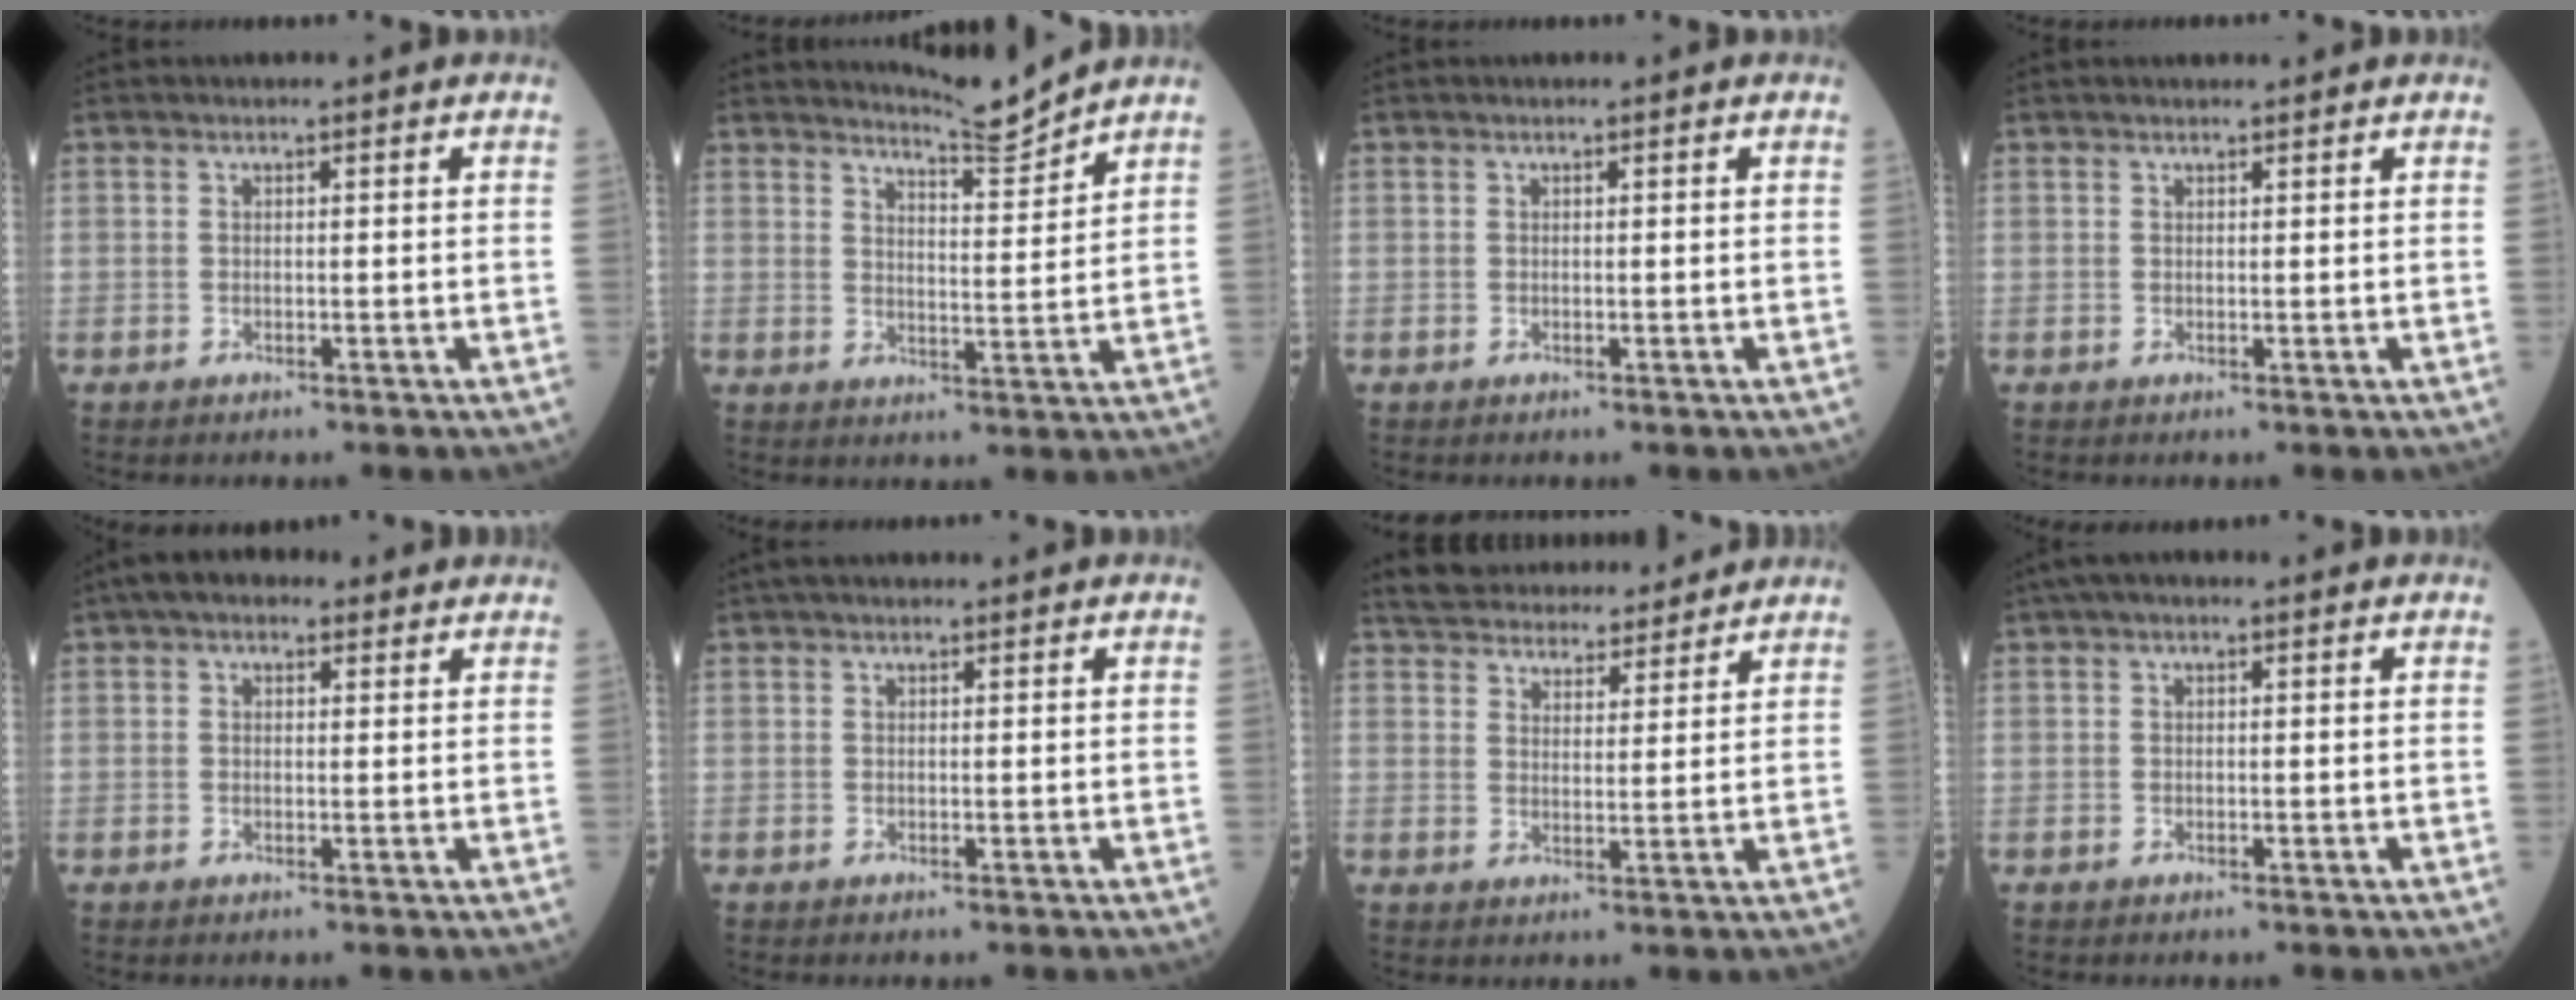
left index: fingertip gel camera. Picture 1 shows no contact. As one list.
[{"total": 5.3, "force": [5.2, -1.3, -0.3], "torque": [-0.011, -0.029, 0.087]}, {"total": 0.0}, {"total": 1.8, "force": [1.8, 0.3, 0.4], "torque": [-0.010, 0.013, 0.028]}, {"total": 5.0, "force": [3.3, 2.7, 2.7], "torque": [-0.044, 0.036, 0.050]}, {"total": 3.5, "force": [2.9, 1.0, 1.7], "torque": [-0.023, 0.038, 0.044]}, {"total": 15.6, "force": [14.4, 3.7, 4.5], "torque": [-0.073, 0.029, 0.213]}, {"total": 3.3, "force": [2.1, 1.3, 2.2], "torque": [-0.045, 0.035, 0.033]}]